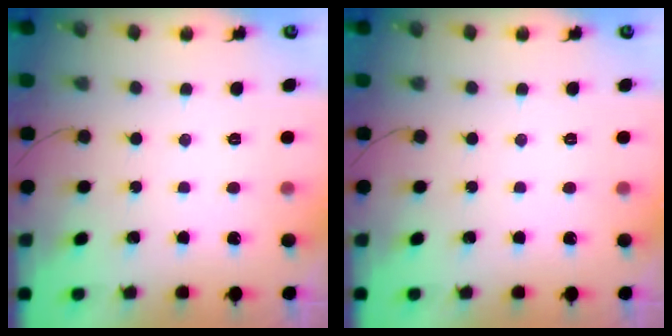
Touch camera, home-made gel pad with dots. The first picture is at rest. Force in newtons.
{"total": 0.0}